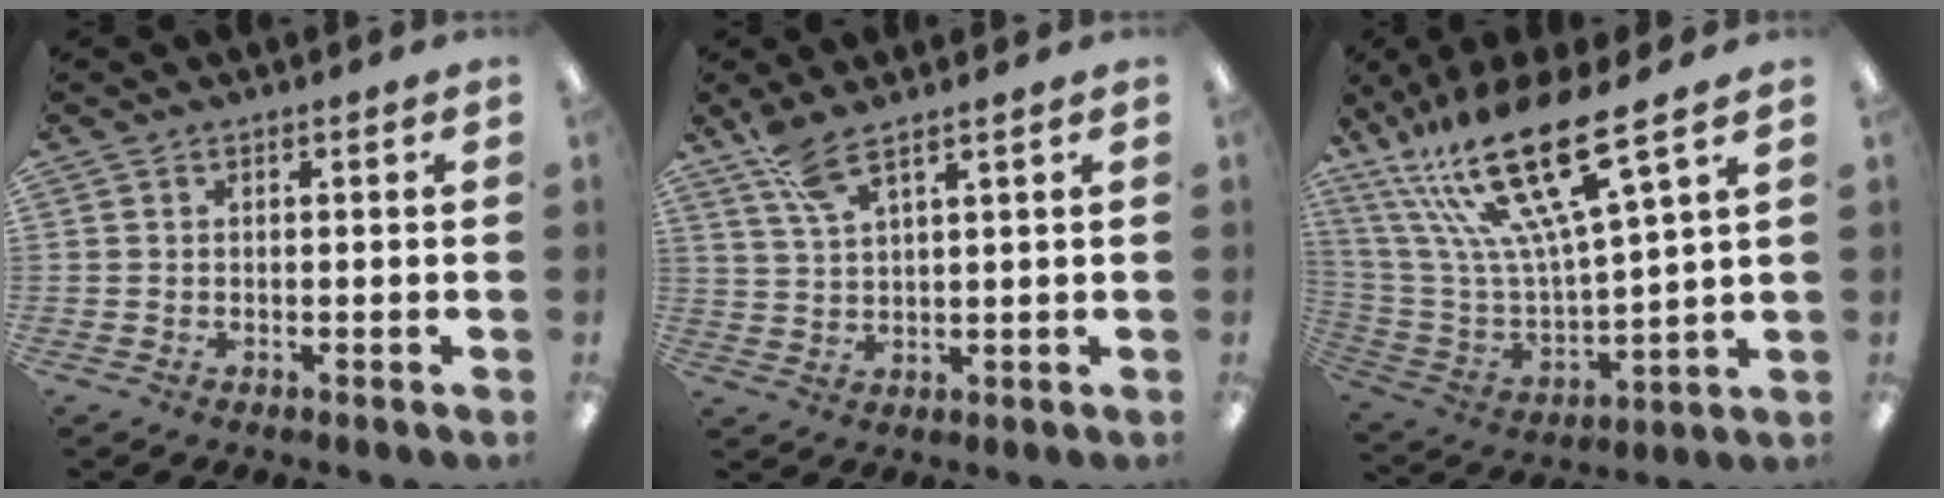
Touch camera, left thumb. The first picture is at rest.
{"total": 5.6, "force": [4.4, 0.6, 3.4], "torque": [-0.081, -0.016, 0.078]}
{"total": 23.7, "force": [16.2, 5.4, 16.4], "torque": [-0.328, -0.100, 0.270]}